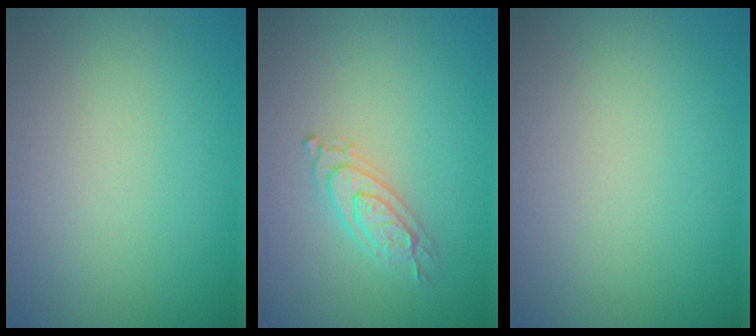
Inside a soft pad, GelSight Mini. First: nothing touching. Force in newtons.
{"total": 2.2, "press": 2.1, "slide": 0.4}
{"total": 0.0}